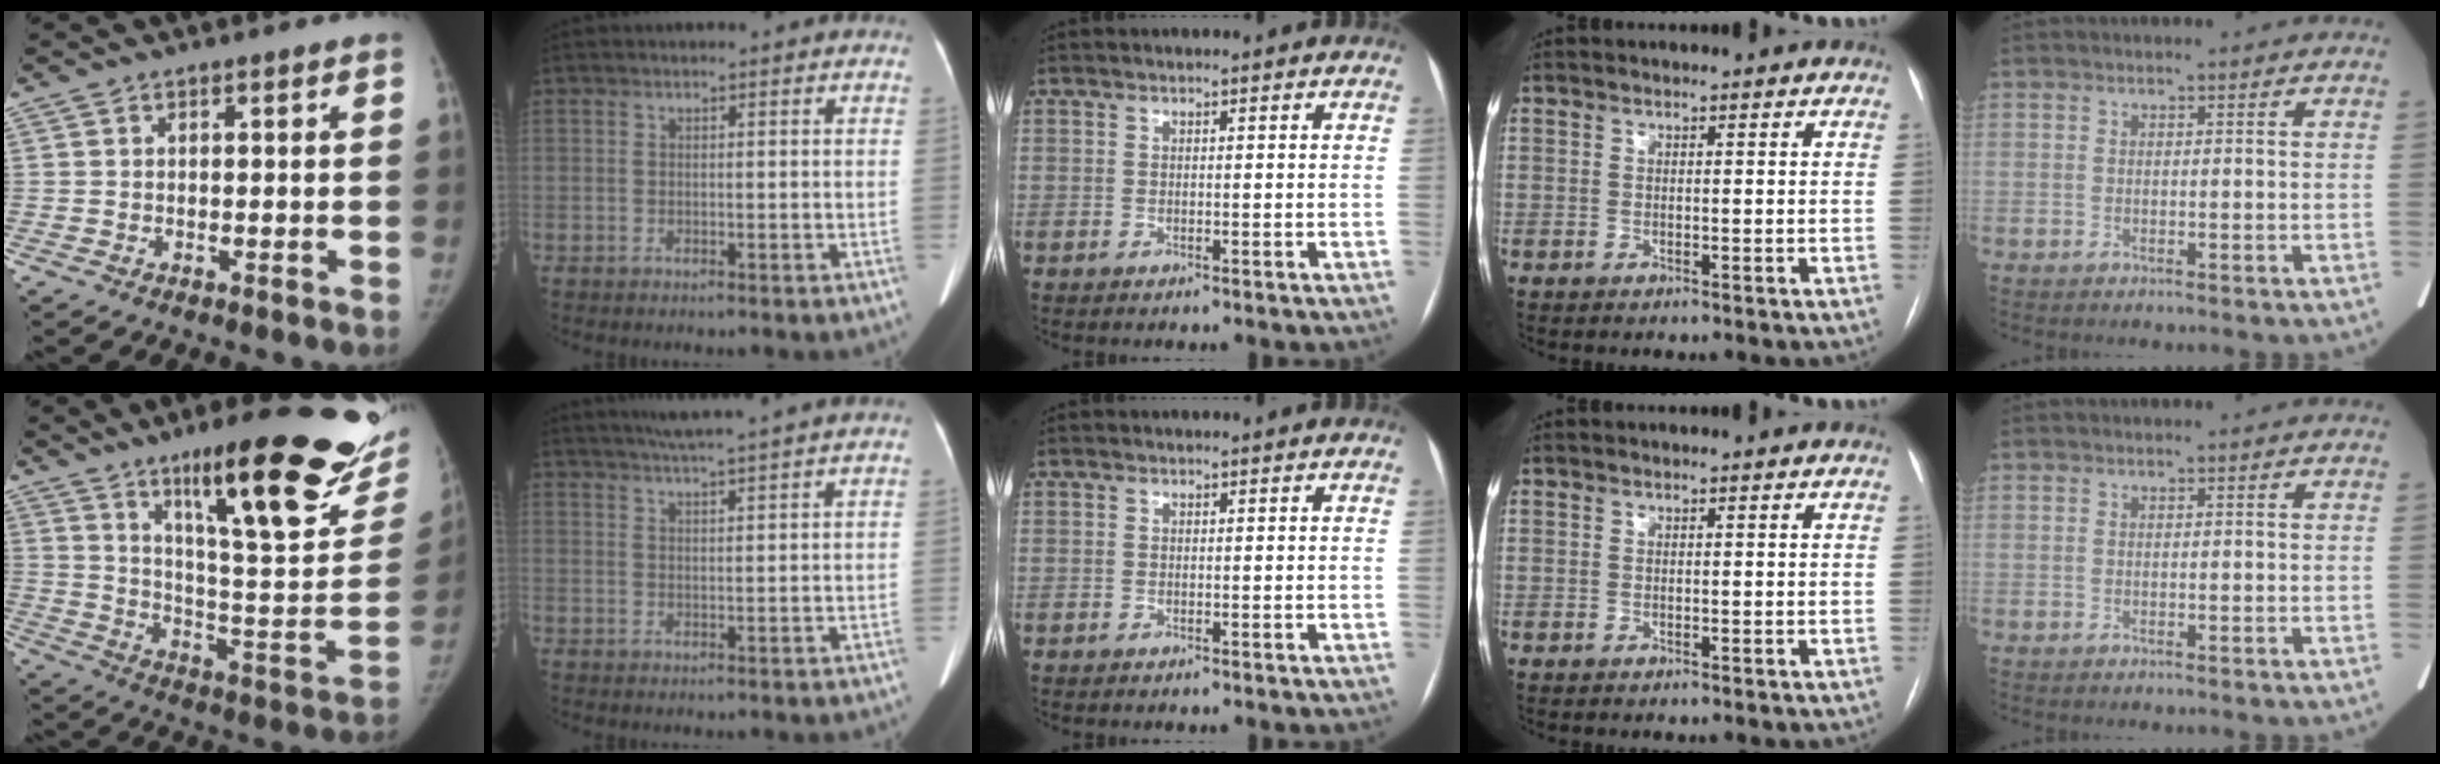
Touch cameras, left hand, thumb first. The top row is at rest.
{"thumb": {"total": 29.5, "force": [18.6, 6.3, 22.0], "torque": [-0.276, -0.089, 0.282]}, "index": {"total": 7.2, "force": [6.2, -1.3, 3.5], "torque": [-0.057, 0.016, 0.088]}}